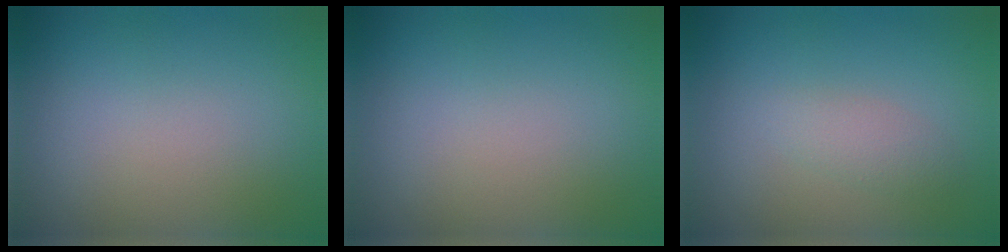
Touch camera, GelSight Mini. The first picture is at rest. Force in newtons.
{"total": 0.0}
{"total": 1.5, "press": 1.5, "slide": 0.1}